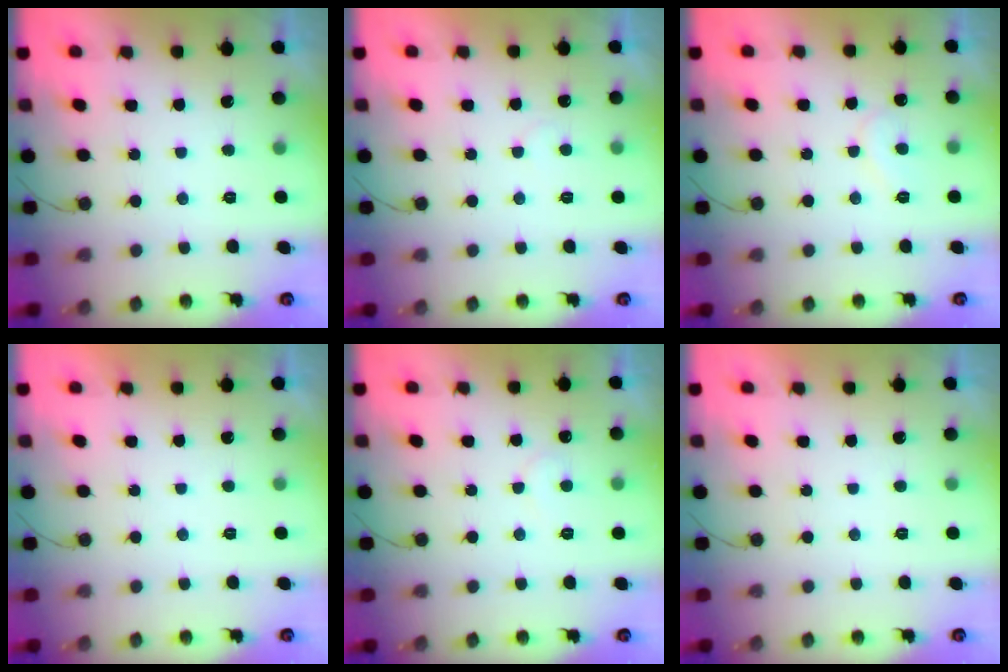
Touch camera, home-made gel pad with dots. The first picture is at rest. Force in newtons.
{"total": 3.8, "press": 3.8, "slide": 0.3}
{"total": 6.5, "press": 6.5, "slide": 0.5}
{"total": 1.7, "press": 1.7, "slide": 0.0}
{"total": 4.0, "press": 4.0, "slide": 0.2}
{"total": 1.7, "press": 1.7, "slide": 0.1}